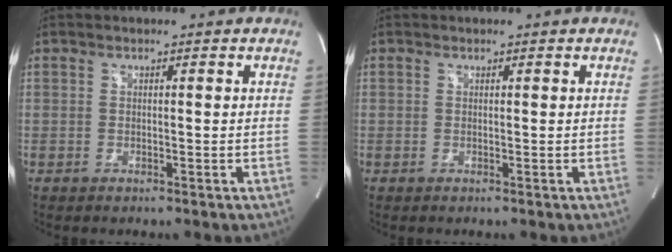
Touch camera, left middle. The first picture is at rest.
{"total": 0.0}